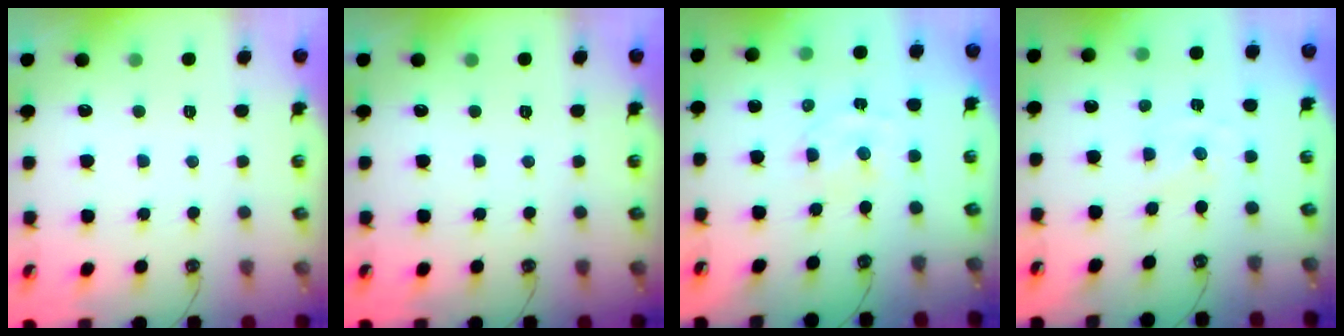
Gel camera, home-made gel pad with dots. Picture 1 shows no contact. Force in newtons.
{"total": 0.0}
{"total": 3.0, "press": 3.0, "slide": 0.3}
{"total": 0.0}